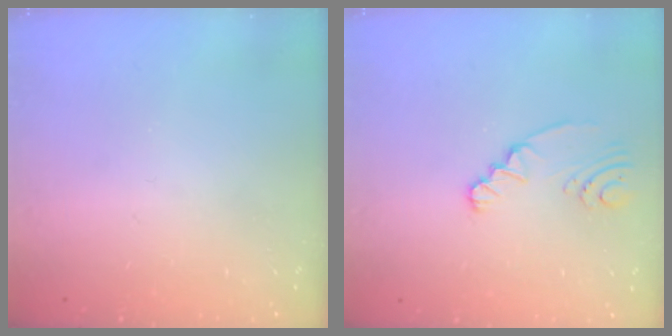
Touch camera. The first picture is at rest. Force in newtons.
{"total": 2.9, "press": 2.7, "slide": 1.2}